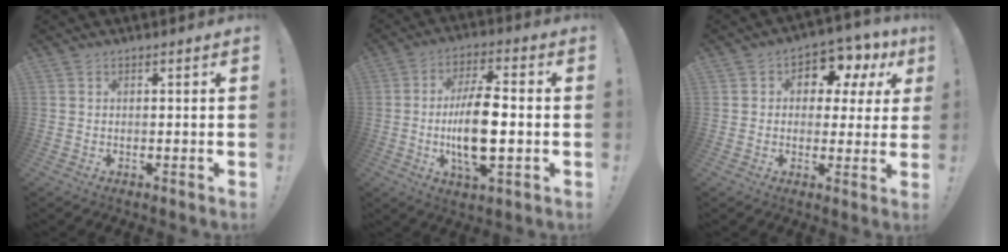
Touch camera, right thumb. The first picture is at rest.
{"total": 14.5, "force": [-1.8, 5.6, 13.3], "torque": [-0.252, -0.005, -0.042]}
{"total": 7.6, "force": [3.8, 5.2, 4.1], "torque": [-0.053, -0.033, 0.068]}